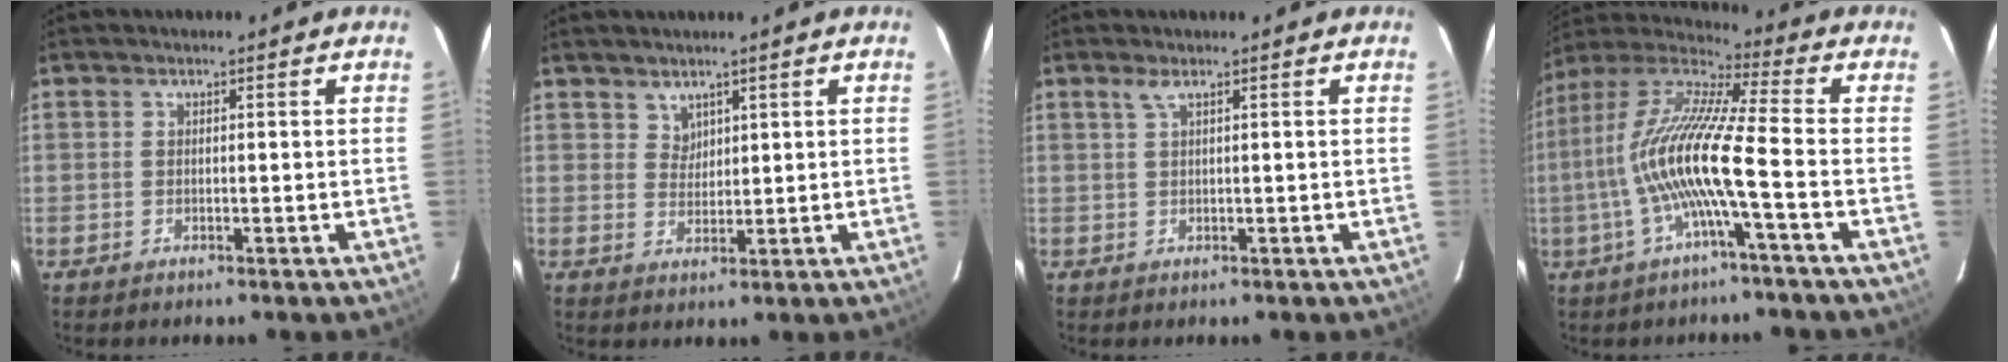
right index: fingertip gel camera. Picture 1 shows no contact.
{"total": 2.4, "force": [1.9, 1.5, 0.0], "torque": [0.009, 0.005, 0.036]}
{"total": 1.1, "force": [0.6, -0.3, 0.9], "torque": [-0.016, 0.003, 0.011]}
{"total": 14.2, "force": [-3.6, -0.1, 13.7], "torque": [-0.260, 0.001, -0.073]}